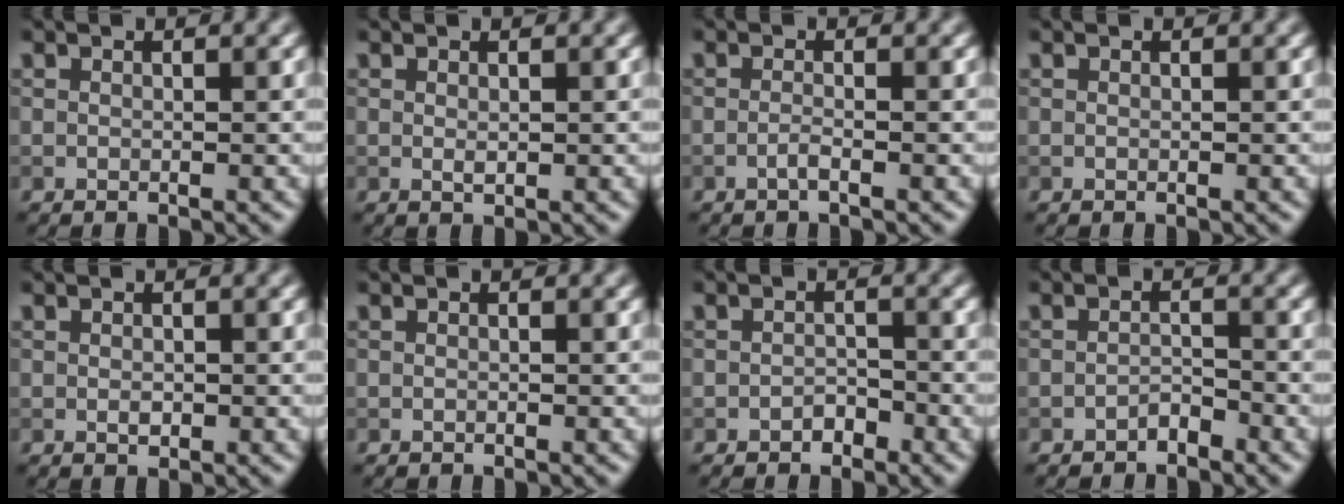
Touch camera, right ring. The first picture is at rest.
{"total": 0.6, "force": [0.1, 0.3, 0.6], "torque": [-0.010, -0.002, 0.002]}
{"total": 1.1, "force": [-0.5, 0.2, 0.9], "torque": [-0.015, 0.003, -0.014]}
{"total": 0.0}
{"total": 0.9, "force": [-0.1, 0.6, 0.6], "torque": [-0.008, -0.003, -0.001]}
{"total": 0.0}
{"total": 1.4, "force": [-0.9, 0.8, 0.5], "torque": [-0.005, 0.004, -0.015]}
{"total": 1.3, "force": [-1.1, 0.5, 0.5], "torque": [-0.006, 0.006, -0.020]}